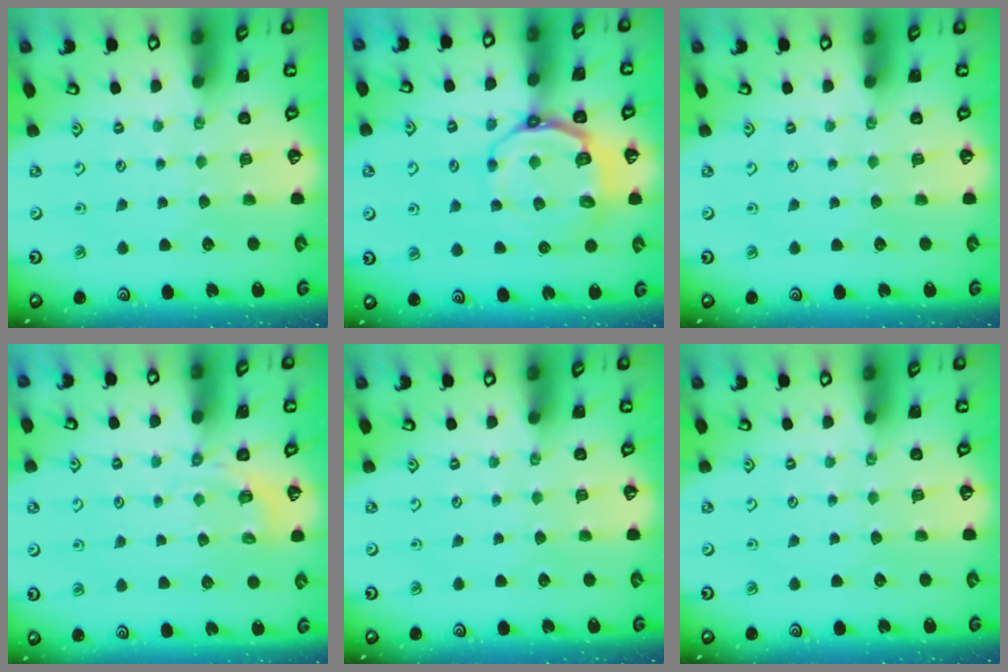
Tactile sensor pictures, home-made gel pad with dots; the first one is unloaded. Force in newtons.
{"total": 11.7, "press": 11.2, "slide": 3.5}
{"total": 0.0}
{"total": 2.3, "press": 1.4, "slide": 1.8}
{"total": 0.0}
{"total": 0.0}